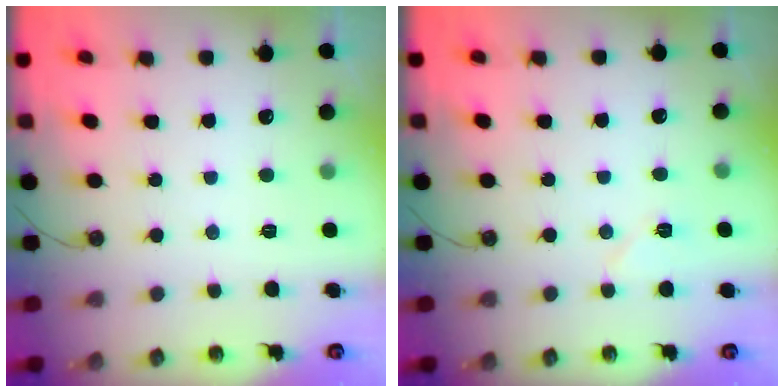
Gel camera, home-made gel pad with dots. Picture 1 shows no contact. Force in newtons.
{"total": 6.0, "press": 5.7, "slide": 1.7}